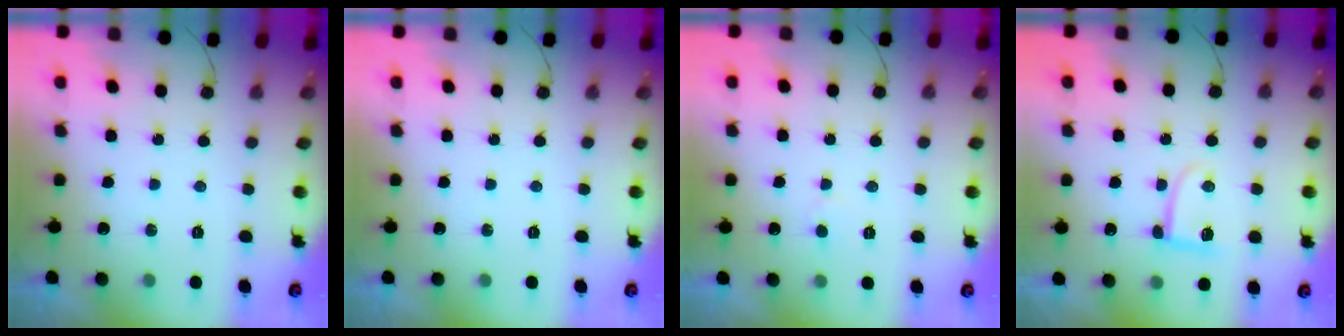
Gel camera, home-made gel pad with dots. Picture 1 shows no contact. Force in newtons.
{"total": 0.0}
{"total": 3.0, "press": 3.0, "slide": 0.4}
{"total": 5.6, "press": 5.6, "slide": 0.5}